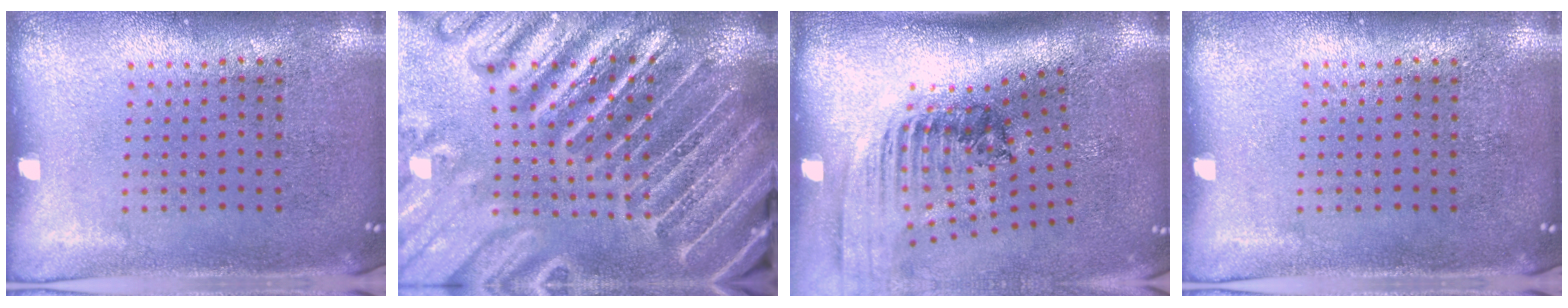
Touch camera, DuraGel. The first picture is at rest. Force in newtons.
{"total": 5.8, "press": 5.0, "slide": 2.9}
{"total": 2.4, "press": 1.7, "slide": 1.7}
{"total": 0.0}